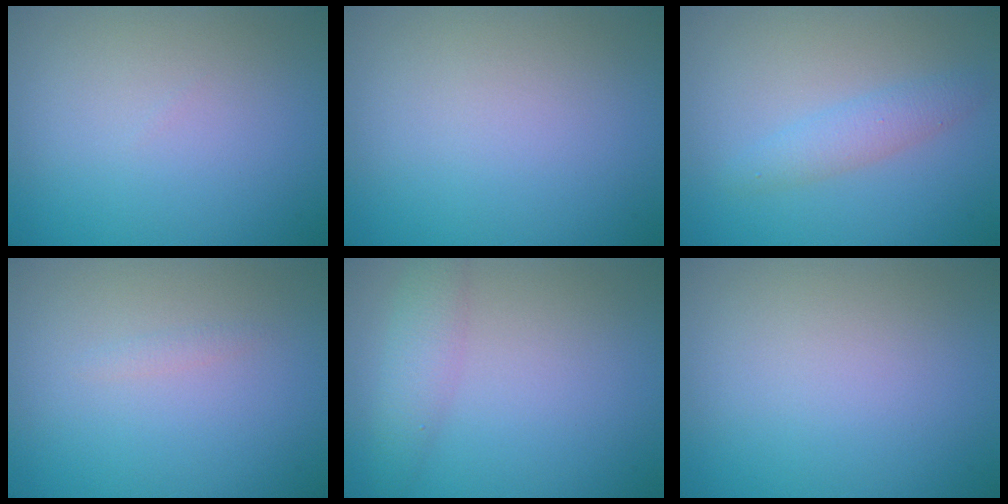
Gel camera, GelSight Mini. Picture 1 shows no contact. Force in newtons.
{"total": 0.0}
{"total": 2.1, "press": 2.1, "slide": 0.0}
{"total": 0.5, "press": 0.5, "slide": 0.0}
{"total": 2.8, "press": 2.8, "slide": 0.1}
{"total": 0.0}